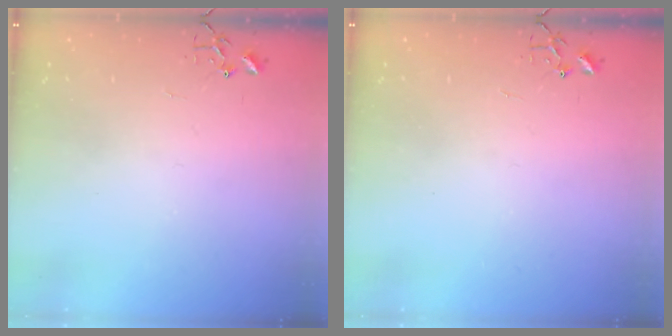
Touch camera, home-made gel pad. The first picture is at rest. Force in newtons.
{"total": 0.0}